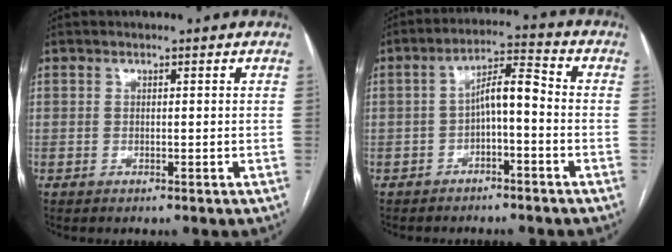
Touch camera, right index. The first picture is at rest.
{"total": 6.1, "force": [-1.4, 1.6, 5.7], "torque": [-0.102, 0.029, -0.024]}